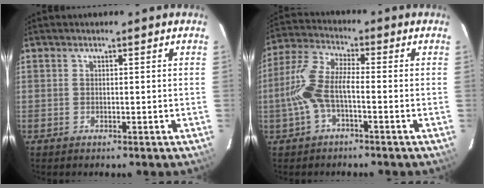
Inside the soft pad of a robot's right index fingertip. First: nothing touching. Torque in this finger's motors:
{"motor_torque": [0.77, -0.62, 0.36, 0.13]}